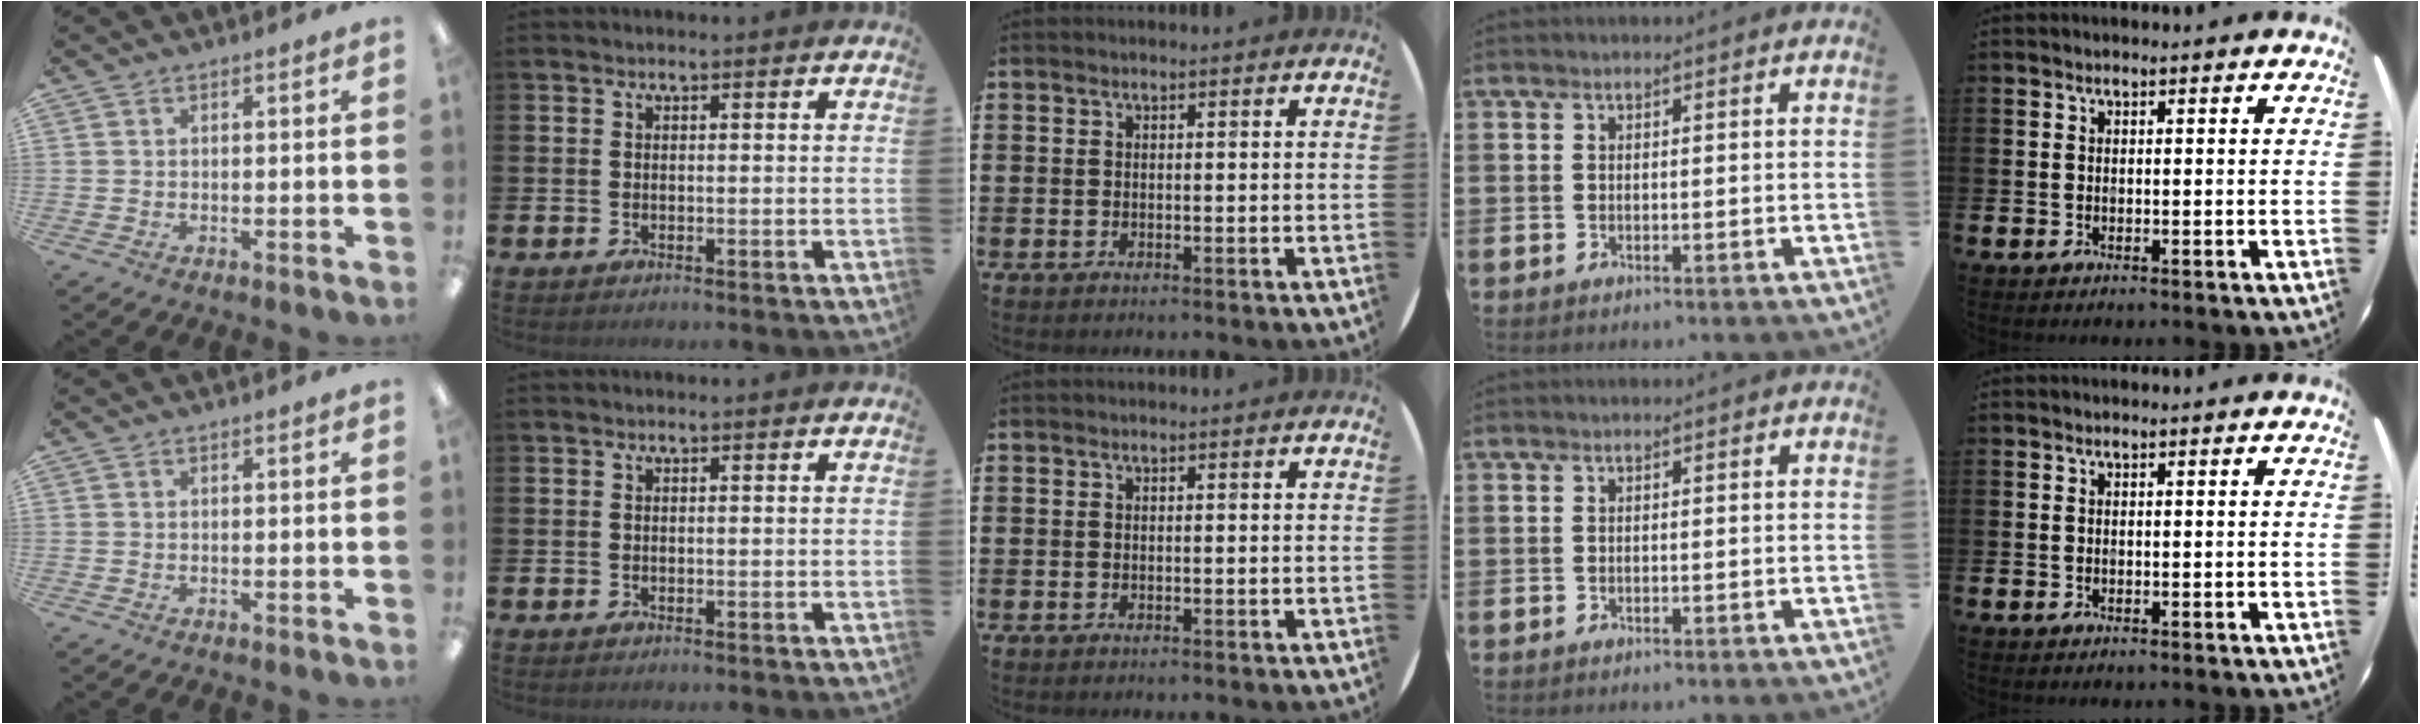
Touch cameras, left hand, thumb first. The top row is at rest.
{}